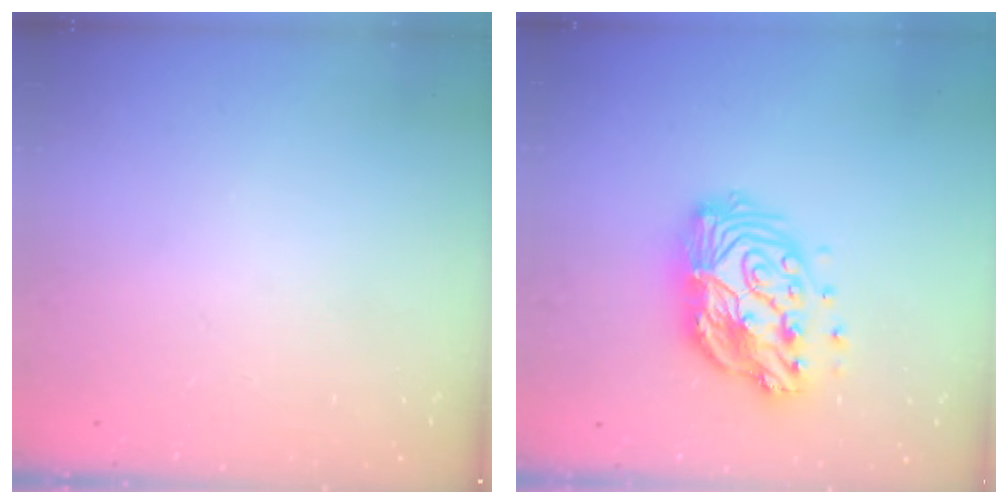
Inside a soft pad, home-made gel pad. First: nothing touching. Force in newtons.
{"total": 15.1, "press": 15.0, "slide": 1.2}